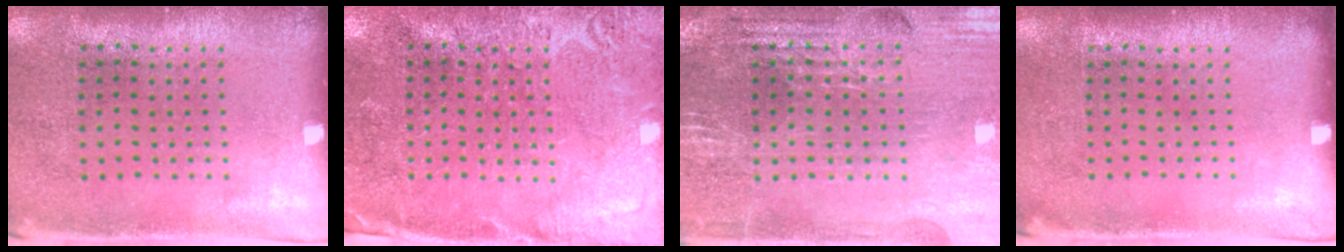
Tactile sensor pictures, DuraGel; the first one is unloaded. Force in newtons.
{"total": 2.7, "press": 2.6, "slide": 0.6}
{"total": 2.9, "press": 2.9, "slide": 0.5}
{"total": 0.0}